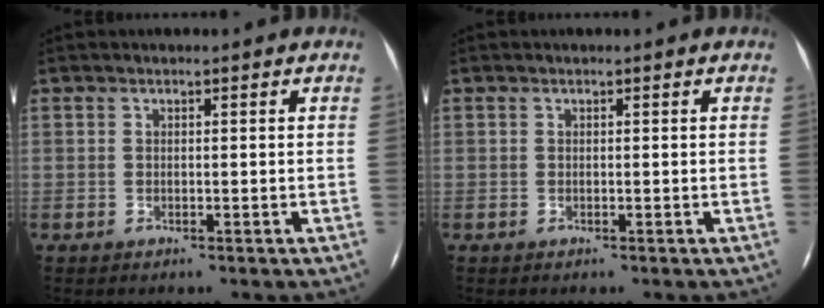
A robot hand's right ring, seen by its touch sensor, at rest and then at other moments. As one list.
[{"total": 0.0}]